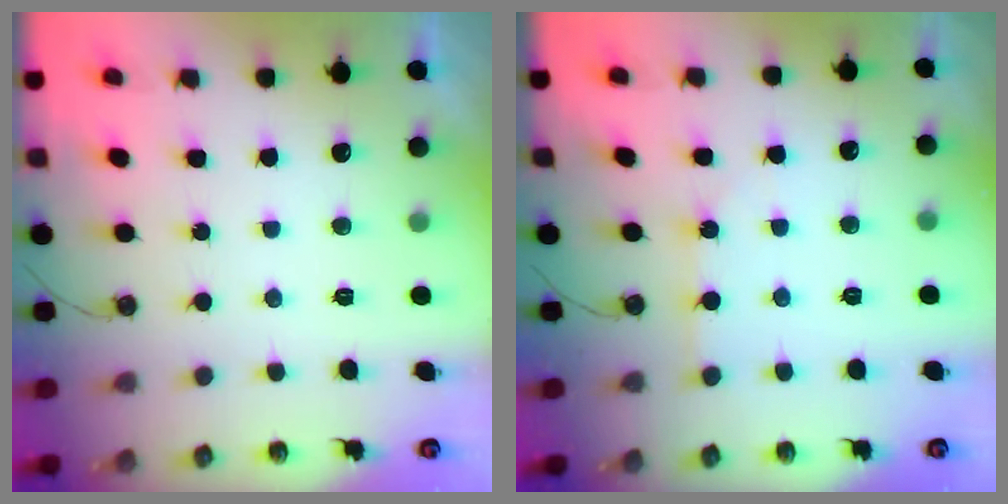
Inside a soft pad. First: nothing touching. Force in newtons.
{"total": 2.8, "press": 2.8, "slide": 0.4}